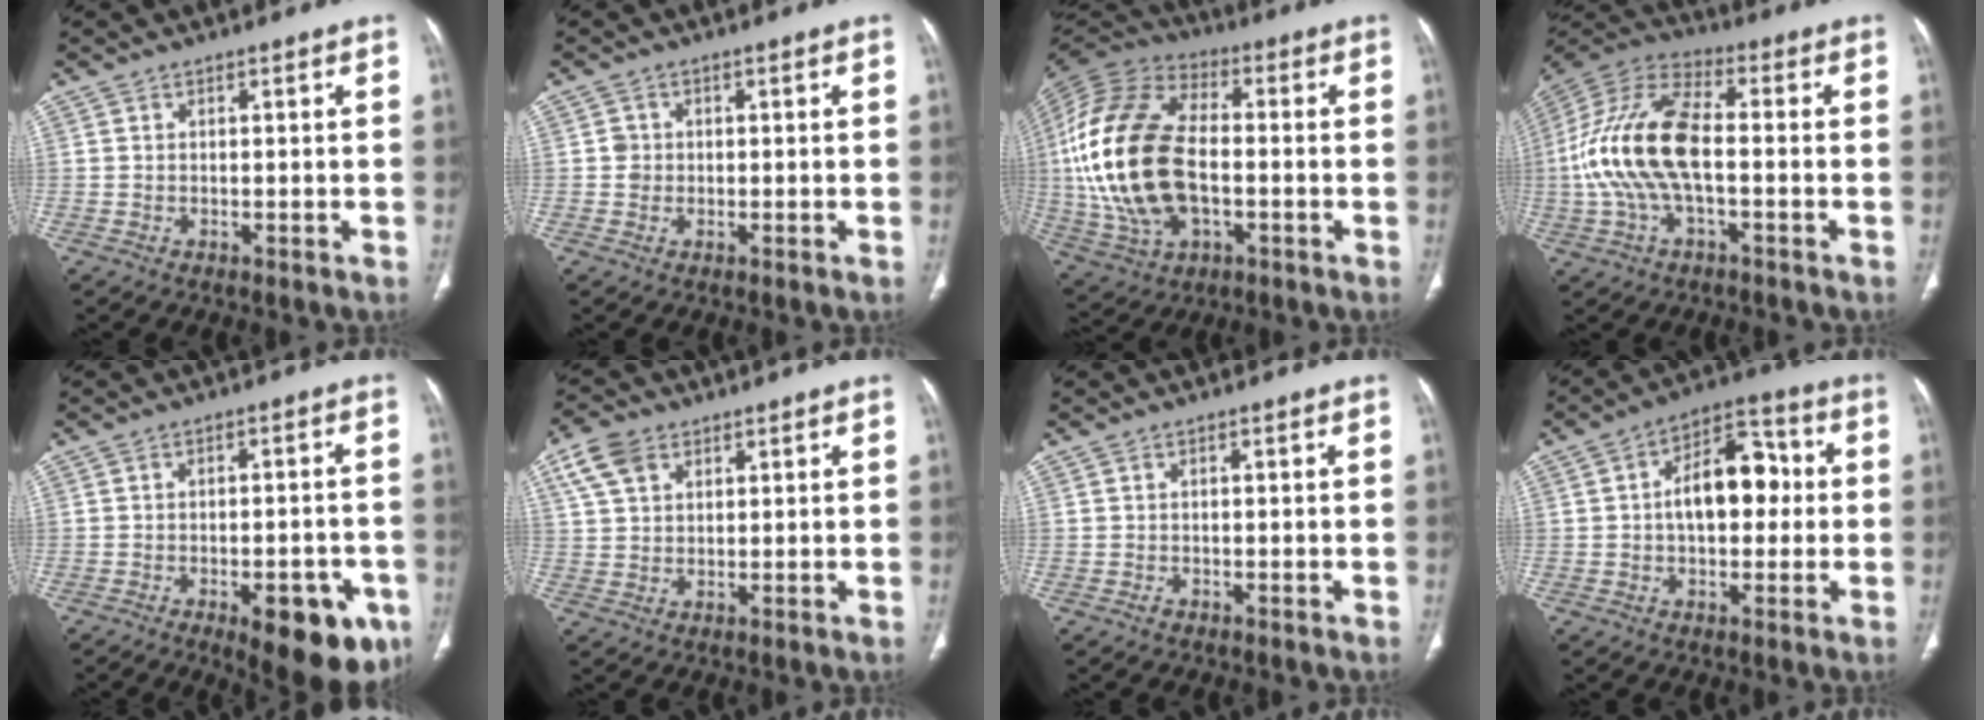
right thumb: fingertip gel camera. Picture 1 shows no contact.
{"total": 1.9, "force": [-0.1, 1.8, 0.6], "torque": [-0.001, 0.005, -0.001]}
{"total": 24.2, "force": [-1.3, 14.3, 19.5], "torque": [-0.407, 0.008, -0.020]}
{"total": 17.7, "force": [-1.7, 8.3, 15.5], "torque": [-0.328, 0.034, -0.035]}
{"total": 14.1, "force": [-6.5, 5.8, 11.0], "torque": [-0.098, 0.017, -0.074]}
{"total": 6.8, "force": [3.3, 4.5, 3.9], "torque": [-0.069, 0.003, 0.065]}
{"total": 0.6, "force": [-0.4, 0.4, 0.2], "torque": [0.000, 0.002, -0.008]}
{"total": 12.6, "force": [0.6, 7.5, 10.1], "torque": [-0.127, 0.032, 0.002]}